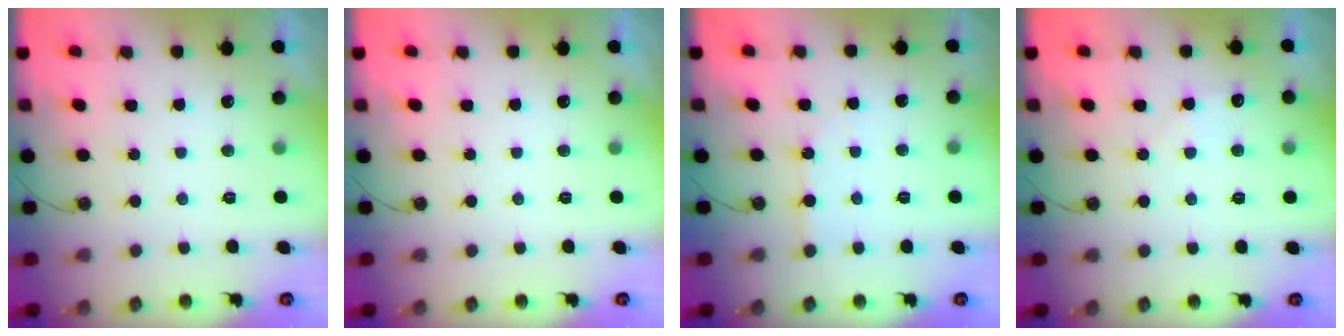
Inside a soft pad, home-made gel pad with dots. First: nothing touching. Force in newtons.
{"total": 0.0}
{"total": 4.4, "press": 4.4, "slide": 0.5}
{"total": 4.5, "press": 4.5, "slide": 0.6}